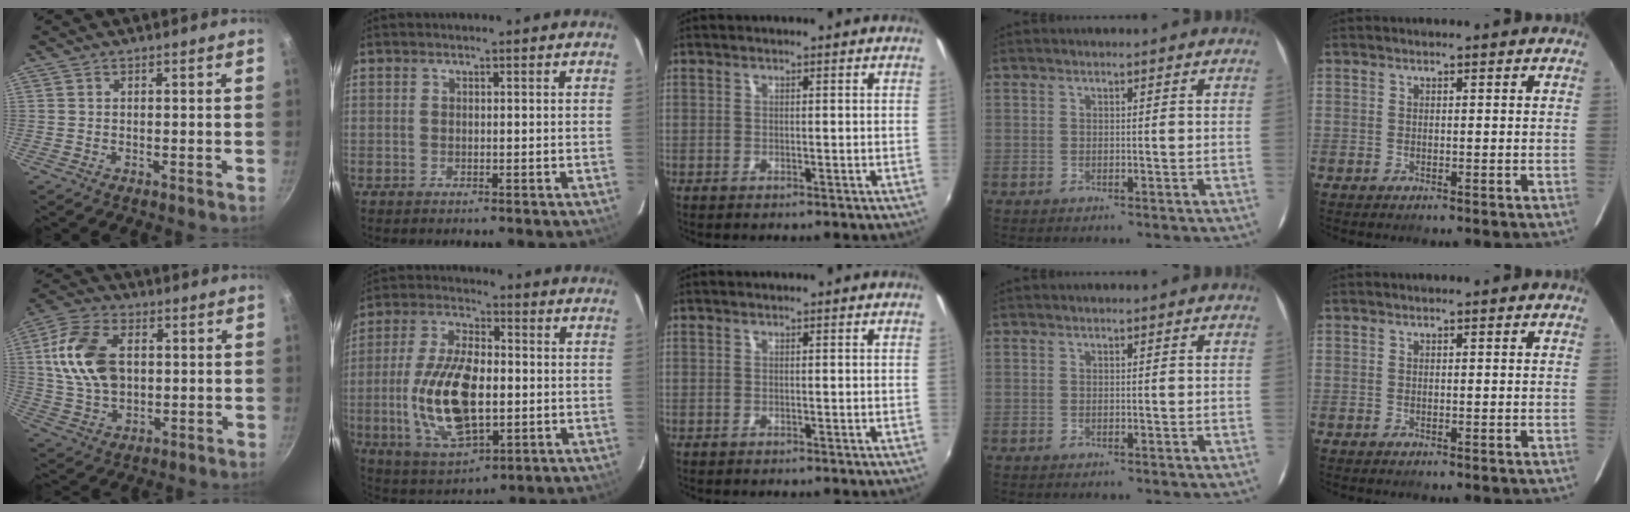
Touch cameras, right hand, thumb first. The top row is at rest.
{"thumb": {"total": 15.0, "force": [2.3, 9.8, 11.1], "torque": [-0.200, 0.003, 0.041]}, "index": {"total": 17.3, "force": [-2.2, 7.9, 15.2], "torque": [-0.313, -0.006, -0.032]}}